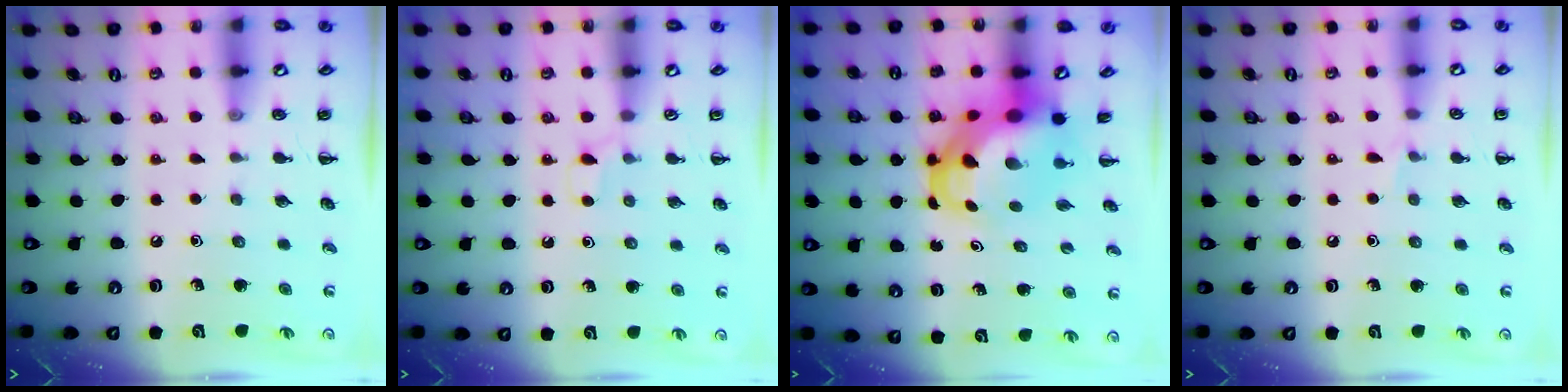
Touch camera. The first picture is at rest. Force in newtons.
{"total": 3.1, "press": 2.9, "slide": 1.2}
{"total": 7.8, "press": 7.8, "slide": 1.1}
{"total": 3.9, "press": 3.8, "slide": 1.1}